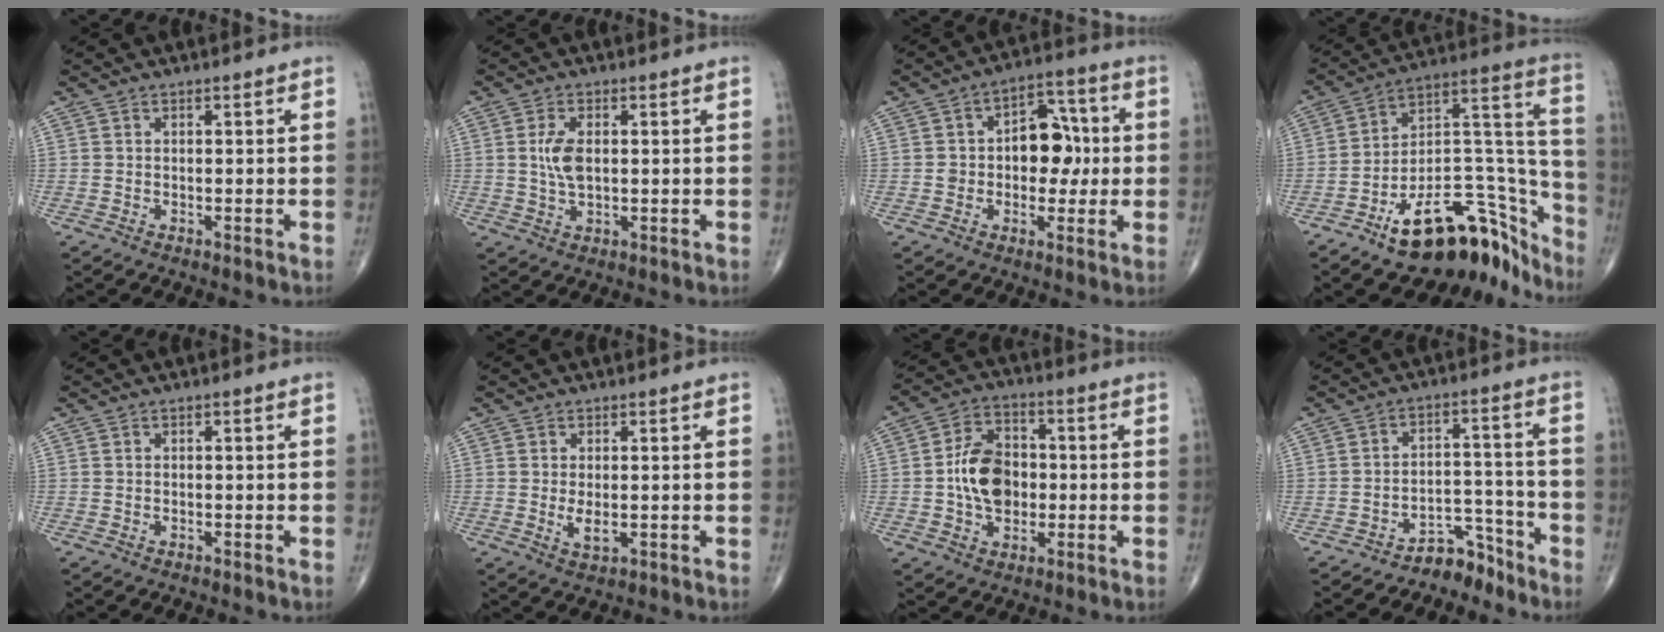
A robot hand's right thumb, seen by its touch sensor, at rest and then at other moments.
{"total": 5.0, "force": [0.6, 2.5, 4.3], "torque": [-0.091, -0.002, 0.012]}
{"total": 10.8, "force": [0.3, 7.5, 7.8], "torque": [-0.060, 0.030, 0.000]}
{"total": 24.8, "force": [-17.4, 11.0, 13.8], "torque": [-0.104, 0.136, -0.269]}
{"total": 0.0}
{"total": 2.9, "force": [-0.3, 1.4, 2.5], "torque": [-0.046, -0.008, -0.002]}
{"total": 11.4, "force": [-0.7, 8.1, 8.1], "torque": [-0.115, 0.019, -0.019]}
{"total": 6.0, "force": [-5.3, 2.7, 0.6], "torque": [0.017, 0.082, -0.089]}